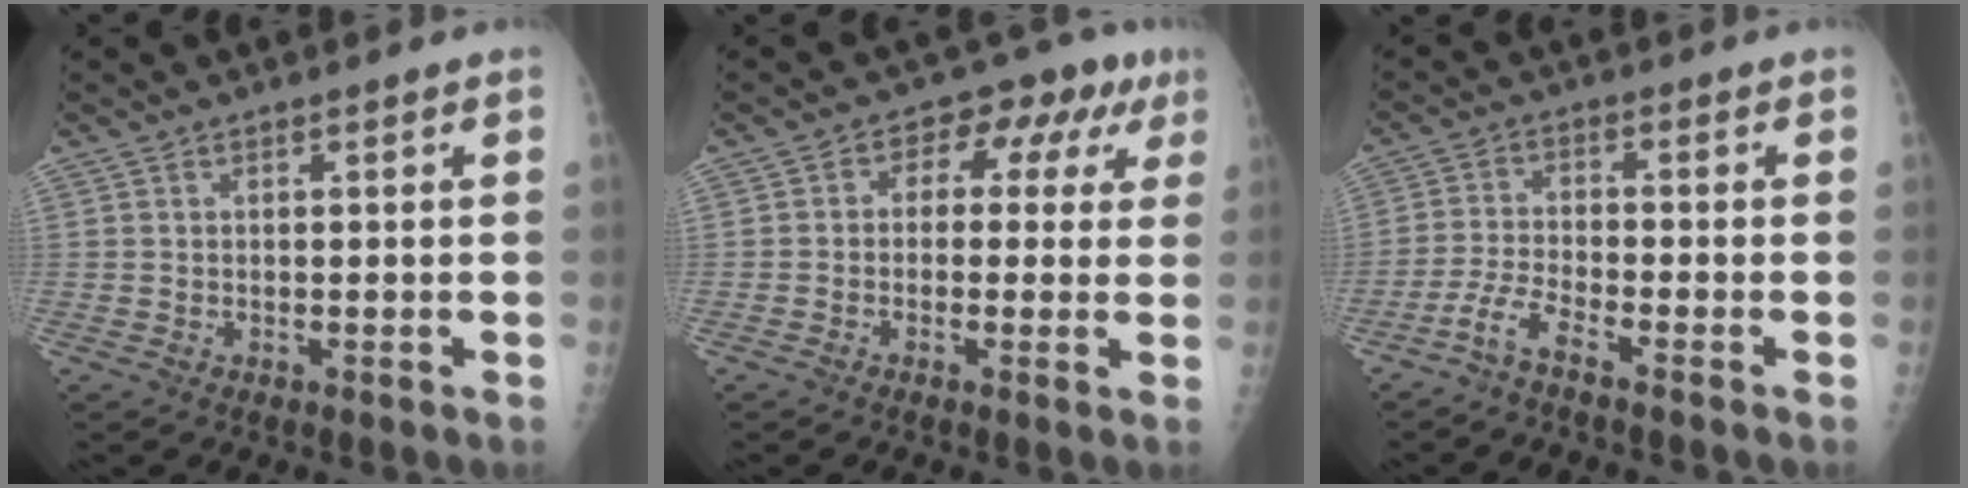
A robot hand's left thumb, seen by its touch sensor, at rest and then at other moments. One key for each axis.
{"total": 8.6, "fx": 2.0, "fy": 5.9, "fz": 5.9, "tx": -0.025, "ty": 0.033, "tz": 0.015}
{"total": 4.3, "fx": -3.5, "fy": 0.1, "fz": 2.5, "tx": -0.067, "ty": 0.012, "tz": -0.079}